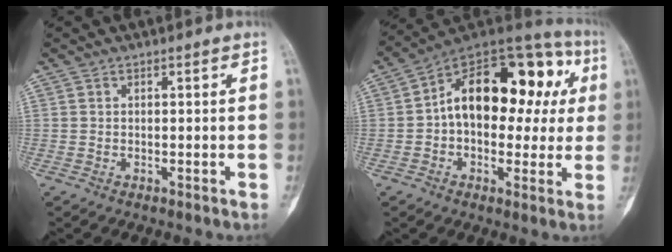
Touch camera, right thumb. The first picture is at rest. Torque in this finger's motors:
{"motor_torque": [1.97, 2.24, 1.29, 0.27, 0.14]}